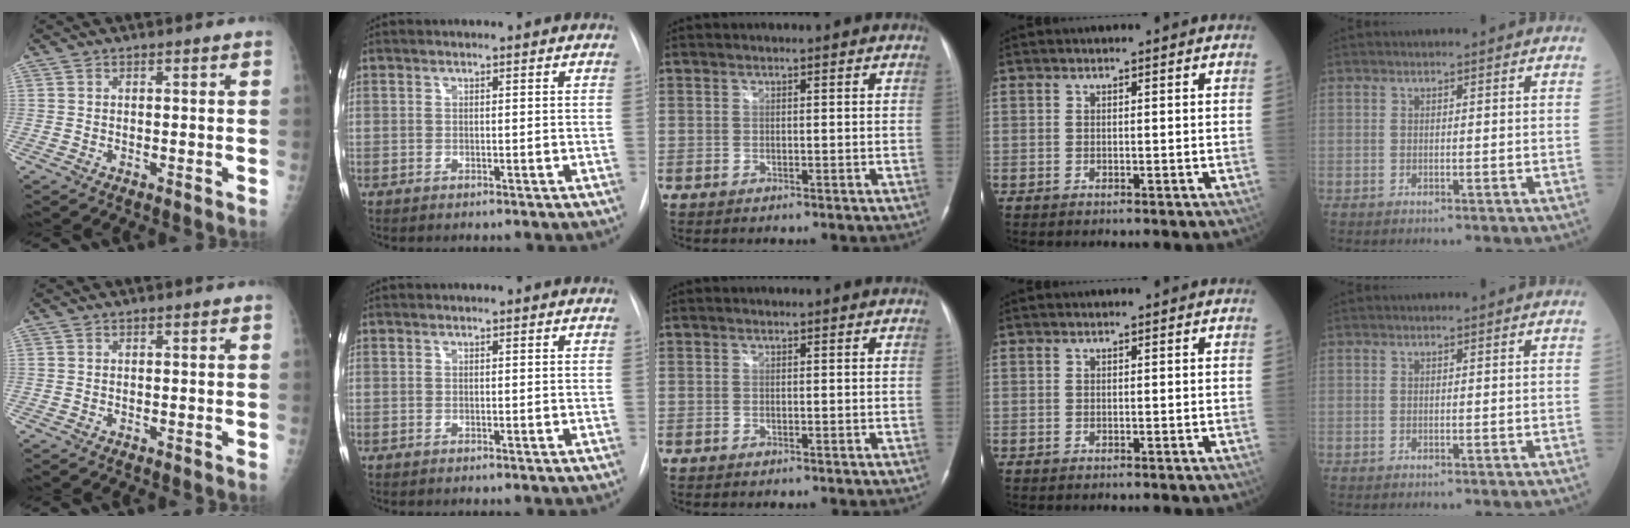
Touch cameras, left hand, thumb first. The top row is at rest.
{}